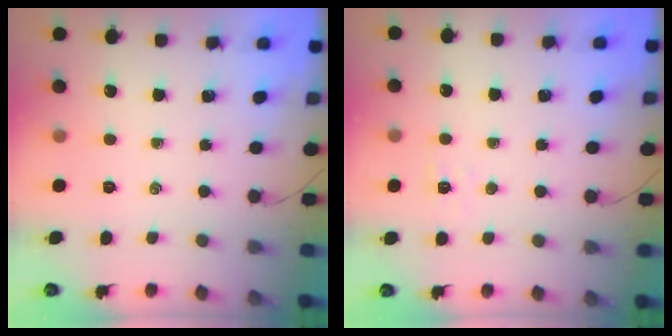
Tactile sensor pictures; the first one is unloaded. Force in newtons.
{"total": 2.8, "press": 2.7, "slide": 0.8}